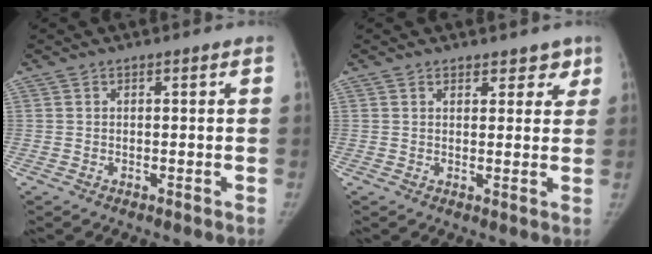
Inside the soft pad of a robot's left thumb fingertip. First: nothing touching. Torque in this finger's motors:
{"motor_torque": [-0.17, 0.05, -0.30, -0.09, -0.03]}